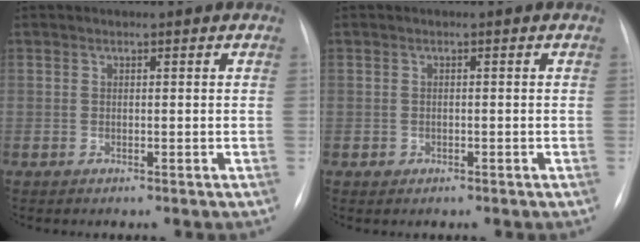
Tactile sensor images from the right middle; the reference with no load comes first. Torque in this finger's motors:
{"motor_torque": [0.85, -1.28, 0.07, 0.01]}